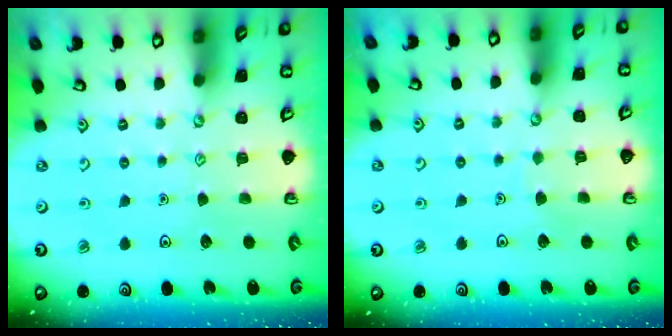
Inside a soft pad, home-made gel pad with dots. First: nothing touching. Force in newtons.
{"total": 2.7, "press": 2.7, "slide": 0.2}